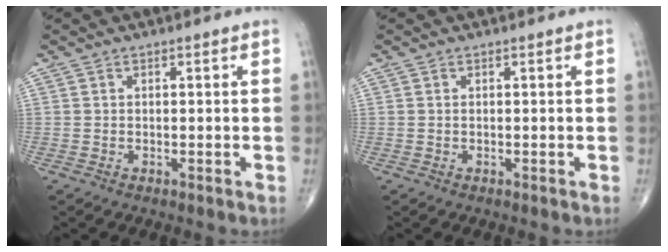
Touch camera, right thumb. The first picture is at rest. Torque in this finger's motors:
{"motor_torque": [0.18, 0.36, -0.33, -0.24, -0.04]}